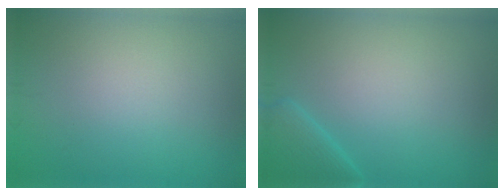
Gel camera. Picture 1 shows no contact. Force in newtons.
{"total": 2.3, "press": 2.3, "slide": 0.2}